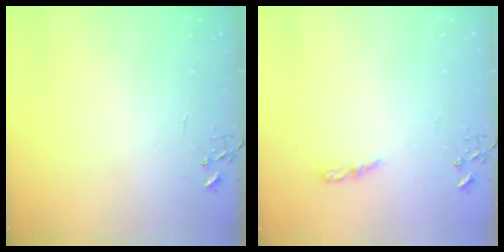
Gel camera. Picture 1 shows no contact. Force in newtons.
{"total": 6.8, "press": 6.8, "slide": 0.5}